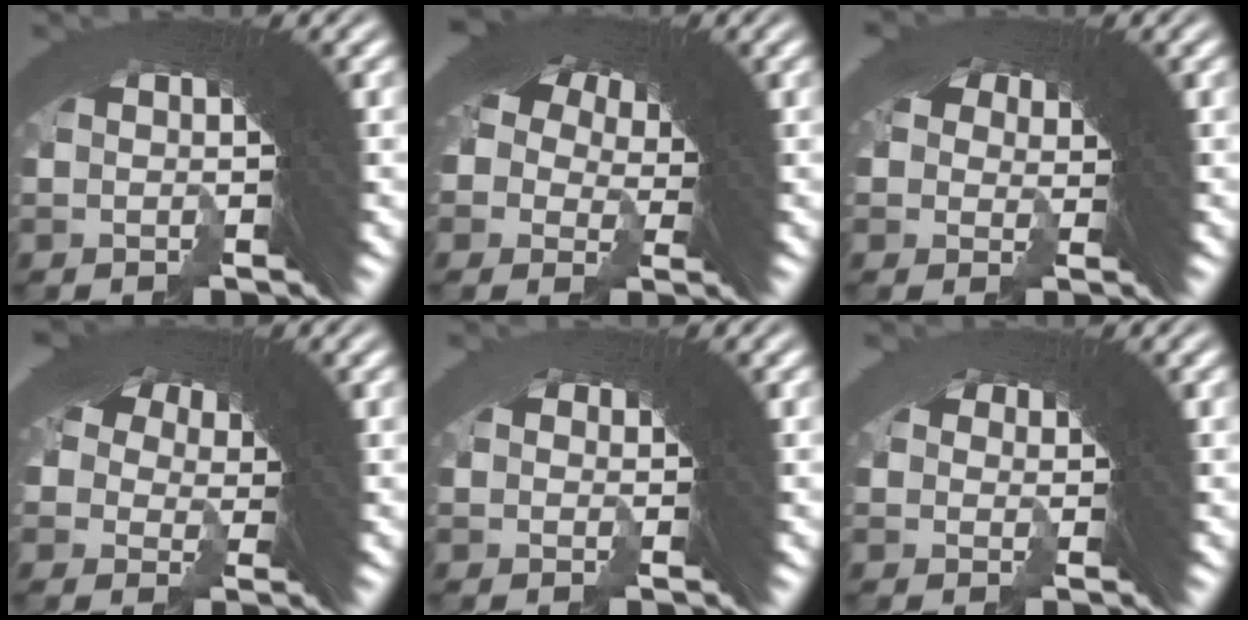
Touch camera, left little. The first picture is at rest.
{"total": 6.5, "force": [-0.3, 6.1, 2.1], "torque": [-0.065, -0.020, -0.001]}
{"total": 4.7, "force": [-0.4, 4.5, 1.3], "torque": [-0.024, -0.024, 0.002]}
{"total": 6.0, "force": [0.1, 5.6, 2.3], "torque": [-0.052, -0.018, 0.007]}
{"total": 1.6, "force": [-0.7, 1.3, -0.6], "torque": [0.008, -0.017, -0.005]}
{"total": 1.7, "force": [-0.2, 1.6, -0.5], "torque": [0.007, -0.019, 0.004]}